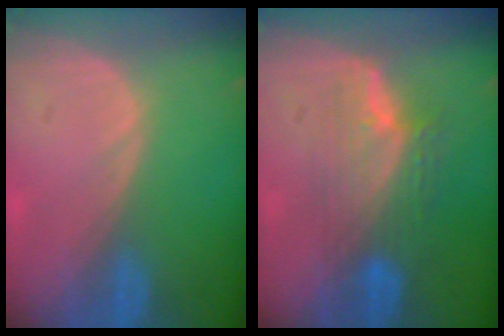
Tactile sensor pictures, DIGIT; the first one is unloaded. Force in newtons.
{"total": 7.5, "press": 7.1, "slide": 2.6}